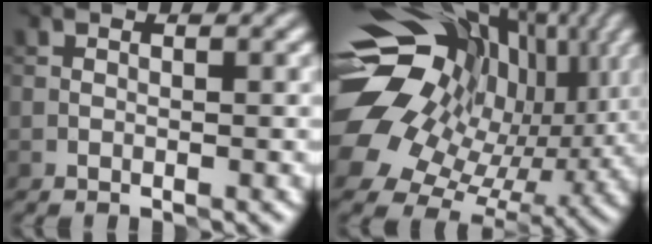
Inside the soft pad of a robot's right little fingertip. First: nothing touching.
{"total": 18.6, "force": [4.5, 13.9, 11.4], "torque": [-0.213, 0.029, 0.093]}